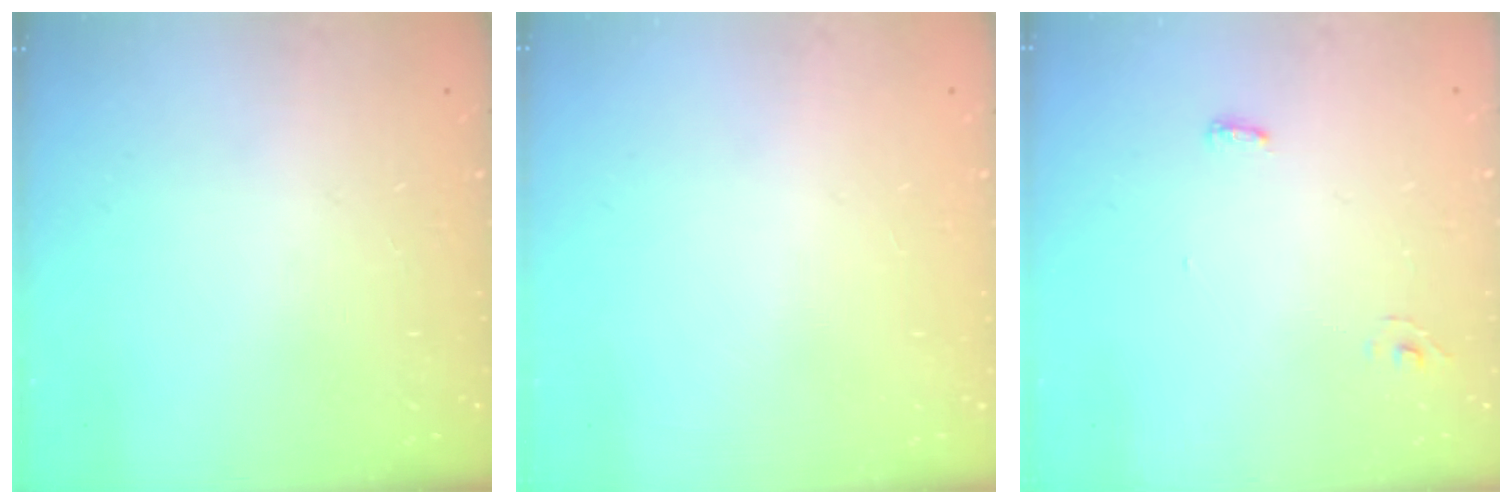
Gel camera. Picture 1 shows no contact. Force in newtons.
{"total": 1.1, "press": 0.8, "slide": 0.7}
{"total": 4.1, "press": 3.5, "slide": 2.2}